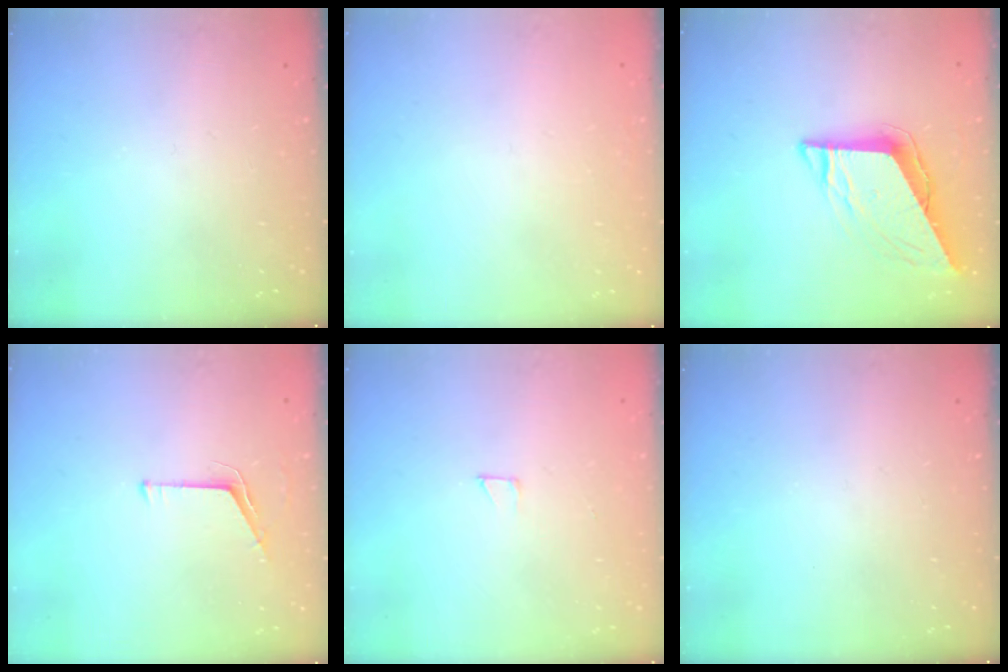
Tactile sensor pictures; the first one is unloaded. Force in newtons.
{"total": 0.8, "press": 0.8, "slide": 0.1}
{"total": 9.6, "press": 9.6, "slide": 1.0}
{"total": 4.6, "press": 4.5, "slide": 0.3}
{"total": 1.7, "press": 1.7, "slide": 0.1}
{"total": 0.0}